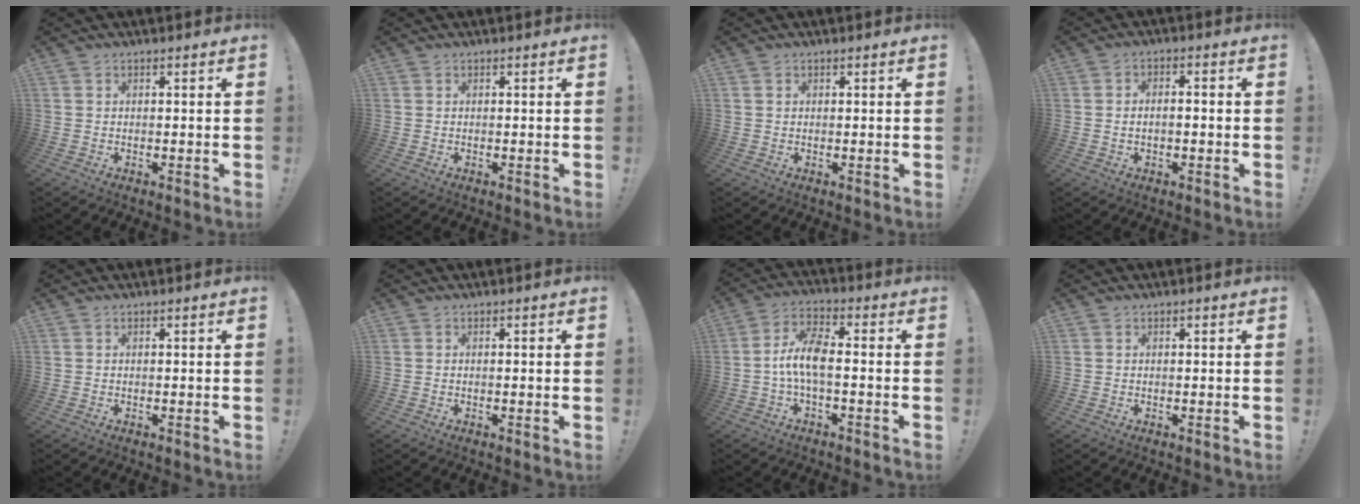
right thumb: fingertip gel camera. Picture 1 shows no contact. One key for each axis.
{"total": 0.0}
{"total": 0.9, "fx": 0.6, "fy": 0.6, "fz": 0.2, "tx": -0.004, "ty": 0.000, "tz": 0.012}
{"total": 2.4, "fx": -0.9, "fy": 1.3, "fz": 1.8, "tx": -0.033, "ty": 0.007, "tz": -0.015}
{"total": 0.0}
{"total": 0.7, "fx": 0.1, "fy": -0.2, "fz": 0.7, "tx": -0.006, "ty": -0.004, "tz": 0.000}
{"total": 9.5, "fx": -1.1, "fy": 3.6, "fz": 8.8, "tx": -0.183, "ty": 0.000, "tz": -0.023}
{"total": 0.0}